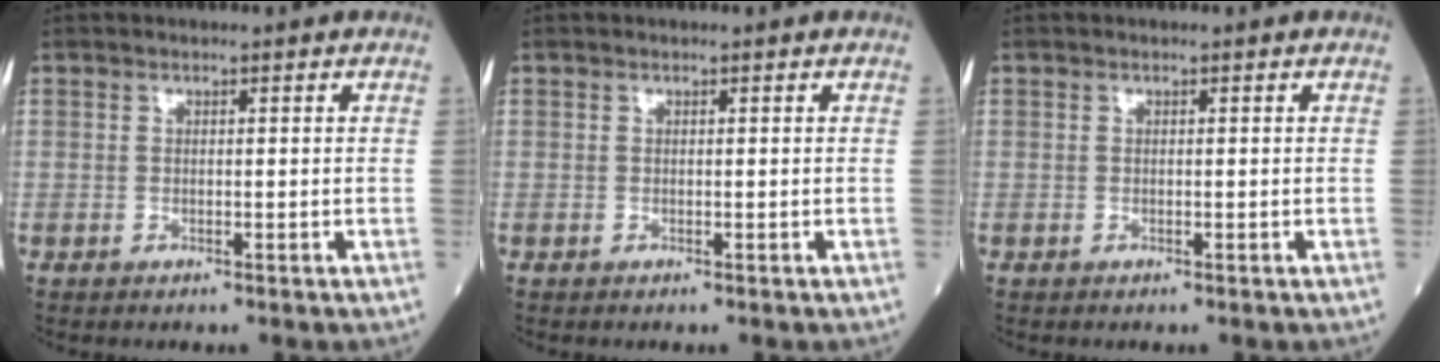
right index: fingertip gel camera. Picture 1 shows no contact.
{"total": 0.0}
{"total": 0.0}